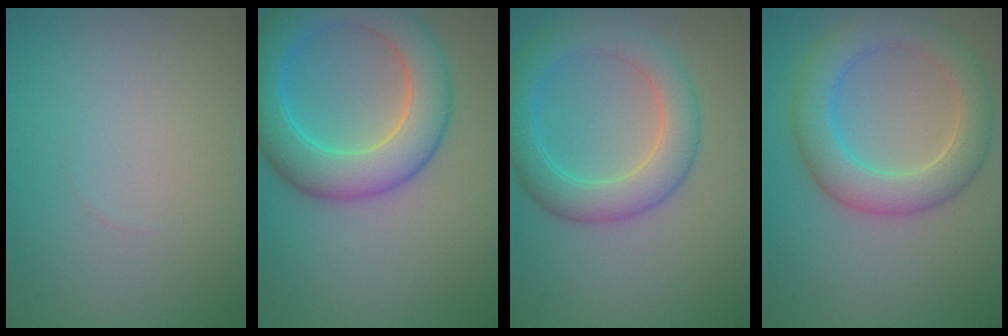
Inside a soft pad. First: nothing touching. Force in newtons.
{"total": 7.8, "press": 7.8, "slide": 0.3}
{"total": 5.1, "press": 5.1, "slide": 0.1}
{"total": 5.4, "press": 5.4, "slide": 0.2}